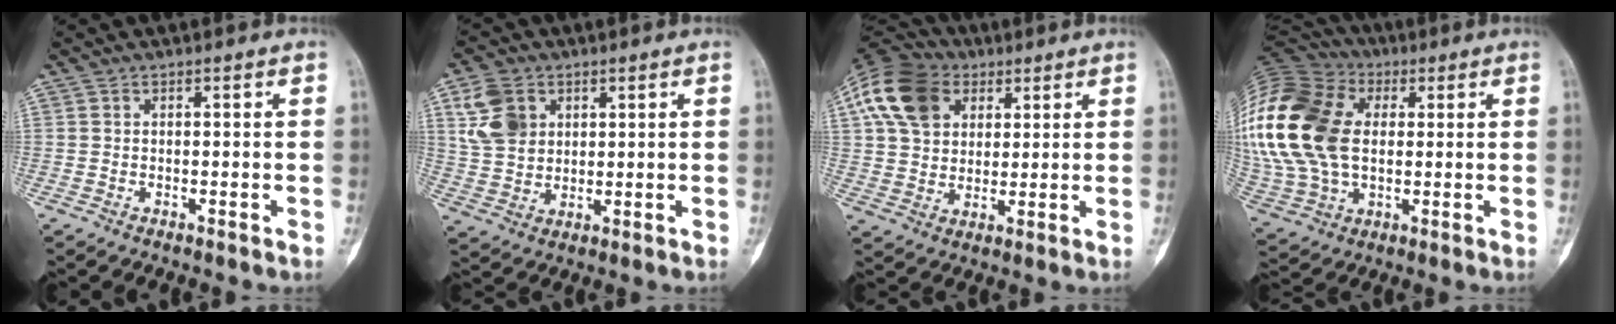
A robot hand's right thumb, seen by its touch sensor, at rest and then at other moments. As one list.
[{"total": 8.5, "force": [3.4, 6.4, 4.5], "torque": [-0.072, -0.006, 0.073]}, {"total": 15.1, "force": [6.1, 10.7, 8.8], "torque": [-0.161, 0.005, 0.107]}, {"total": 29.6, "force": [4.4, 20.0, 21.3], "torque": [-0.497, 0.035, 0.089]}]